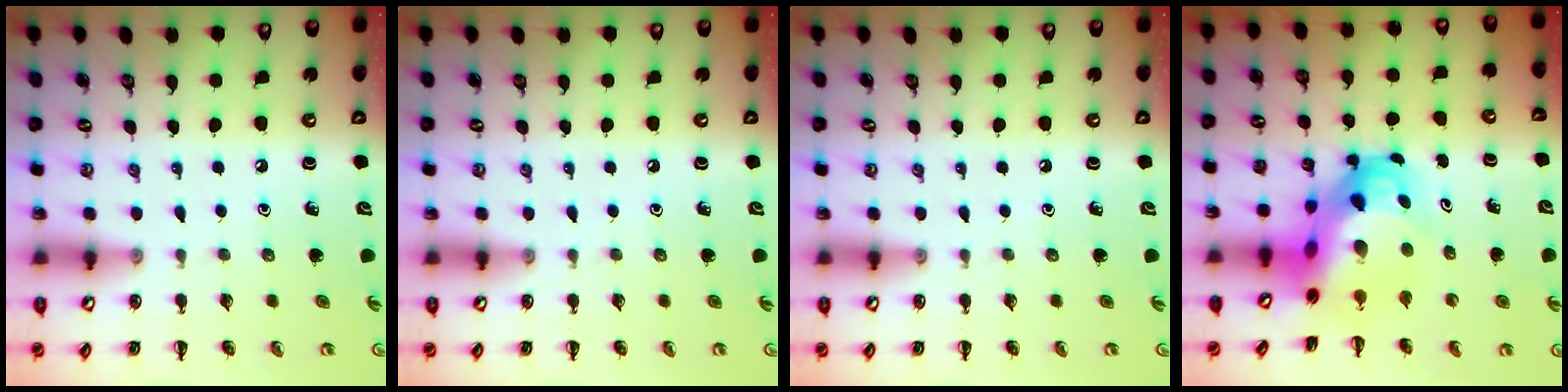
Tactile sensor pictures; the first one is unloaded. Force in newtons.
{"total": 0.0}
{"total": 0.0}
{"total": 7.8, "press": 7.4, "slide": 2.4}